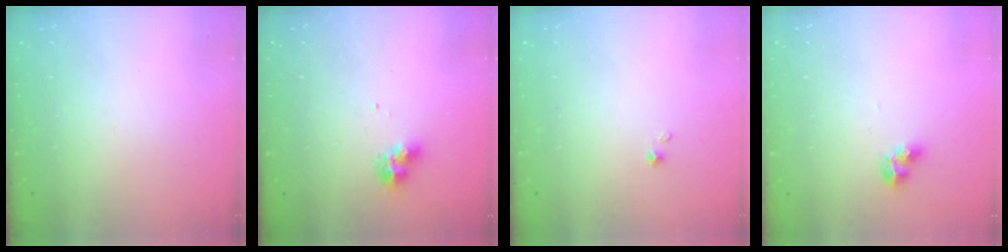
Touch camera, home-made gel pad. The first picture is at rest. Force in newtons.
{"total": 7.8, "press": 7.7, "slide": 0.6}
{"total": 0.0}
{"total": 5.4, "press": 5.3, "slide": 1.1}